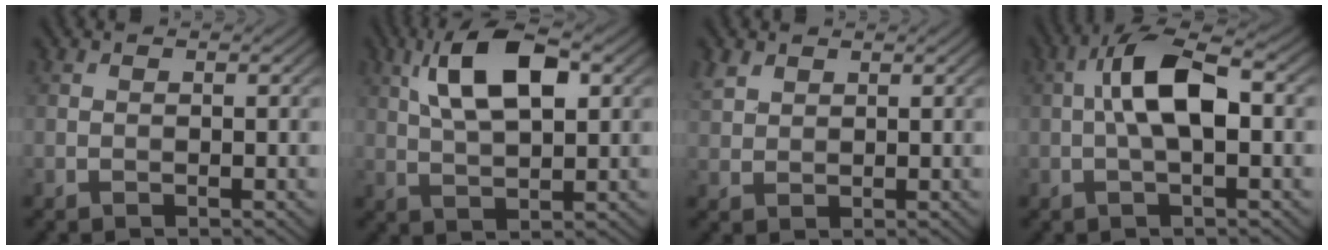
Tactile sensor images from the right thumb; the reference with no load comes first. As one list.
[{"total": 9.6, "force": [3.4, 3.9, 8.1], "torque": [-0.162, 0.016, 0.058]}, {"total": 2.5, "force": [1.7, 1.5, 0.9], "torque": [-0.027, 0.004, 0.040]}, {"total": 7.8, "force": [0.2, 2.8, 7.2], "torque": [-0.143, 0.021, -0.004]}]